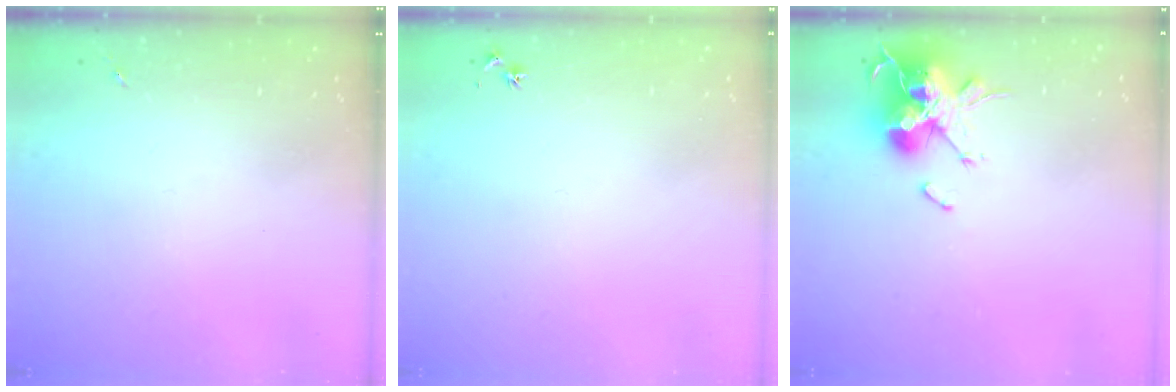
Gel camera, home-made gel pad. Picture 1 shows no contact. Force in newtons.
{"total": 3.0, "press": 2.9, "slide": 0.3}
{"total": 15.3, "press": 15.1, "slide": 2.4}